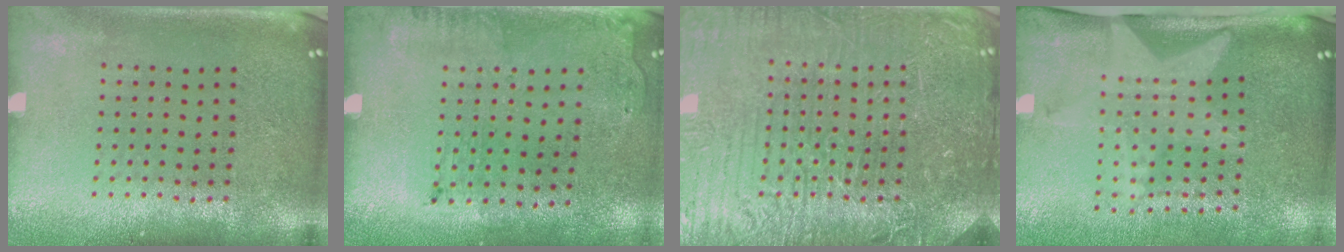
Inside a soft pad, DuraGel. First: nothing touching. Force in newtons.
{"total": 1.8, "press": 1.2, "slide": 1.4}
{"total": 7.8, "press": 7.8, "slide": 1.0}
{"total": 2.1, "press": 1.5, "slide": 1.4}